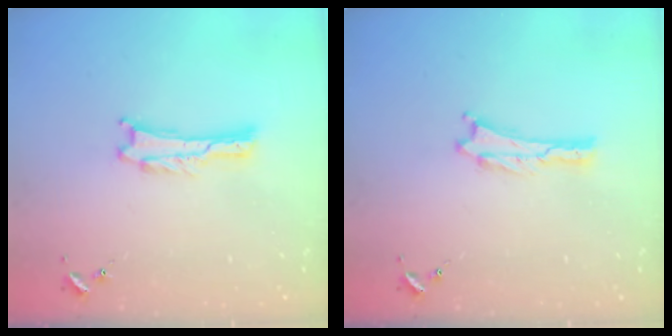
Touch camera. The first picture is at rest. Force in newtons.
{"total": 0.0}